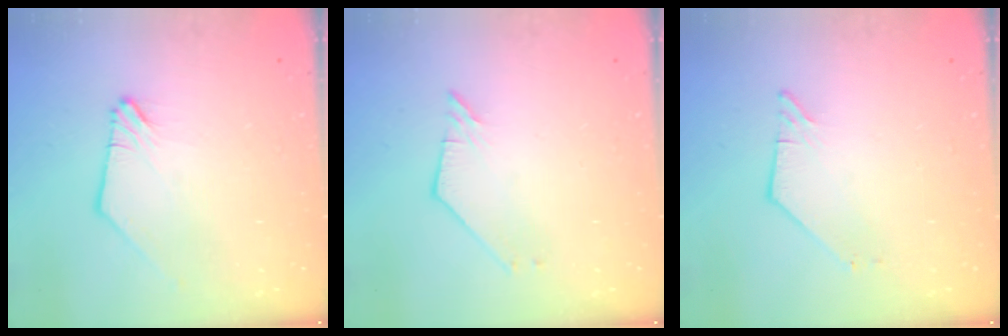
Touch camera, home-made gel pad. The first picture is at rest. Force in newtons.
{"total": 2.1, "press": 2.1, "slide": 0.1}
{"total": 2.7, "press": 2.7, "slide": 0.4}